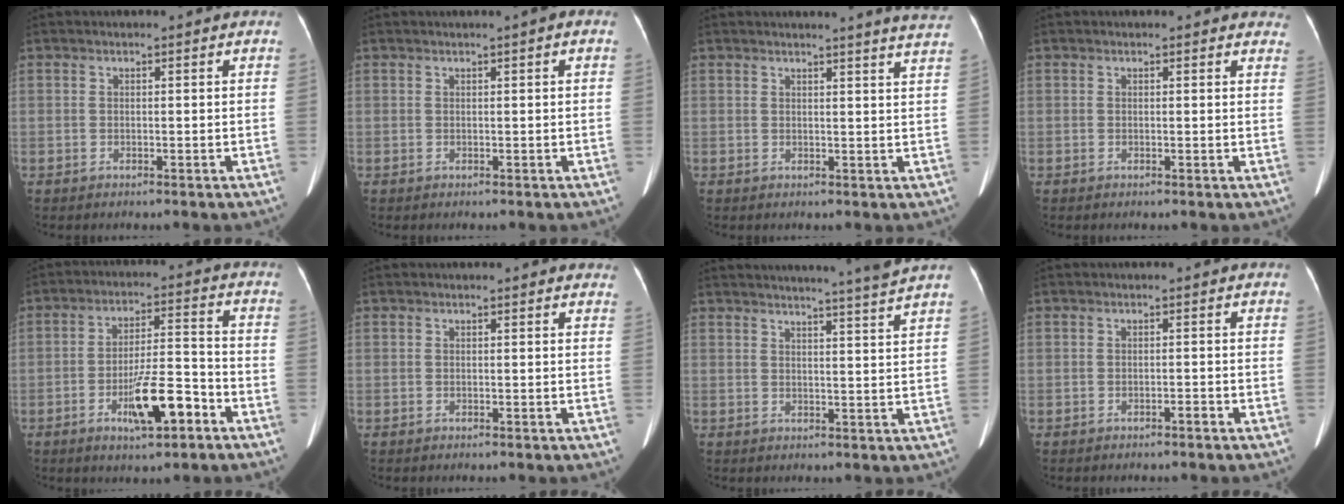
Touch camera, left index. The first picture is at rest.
{"total": 0.9, "force": [0.3, 0.0, 0.8], "torque": [-0.013, 0.003, 0.004]}
{"total": 7.9, "force": [7.4, -1.2, 2.6], "torque": [-0.027, -0.033, 0.060]}
{"total": 3.4, "force": [3.1, 1.1, 0.8], "torque": [0.008, -0.006, 0.008]}
{"total": 9.6, "force": [-4.7, 2.1, 8.1], "torque": [-0.147, 0.005, -0.074]}
{"total": 2.1, "force": [2.0, 0.5, 0.5], "torque": [-0.005, -0.003, 0.002]}
{"total": 9.8, "force": [8.9, -2.6, 3.1], "torque": [-0.042, -0.032, 0.104]}
{"total": 0.7, "force": [-0.6, 0.0, 0.4], "torque": [-0.006, 0.001, -0.008]}